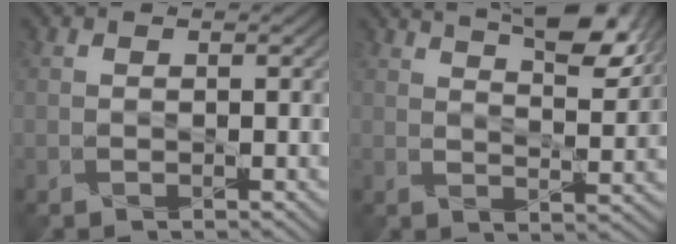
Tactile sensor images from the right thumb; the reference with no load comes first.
{"total": 10.0, "force": [7.0, 2.6, 6.5], "torque": [-0.087, 0.002, 0.099]}